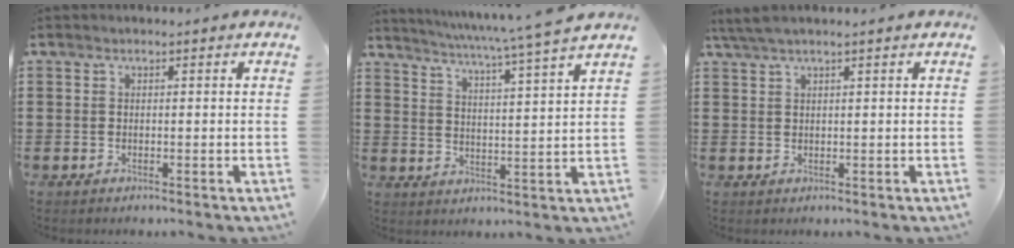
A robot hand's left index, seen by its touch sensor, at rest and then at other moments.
{"total": 4.8, "force": [3.9, -1.6, 2.2], "torque": [-0.060, -0.038, 0.058]}
{"total": 2.5, "force": [1.8, 0.0, 1.7], "torque": [-0.035, 0.001, 0.034]}